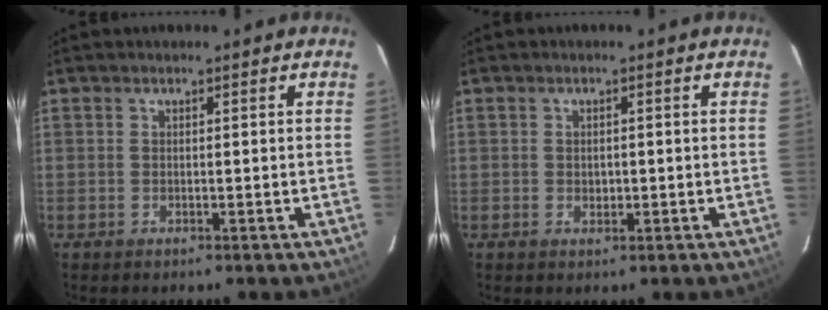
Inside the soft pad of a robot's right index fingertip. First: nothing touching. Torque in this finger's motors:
{"motor_torque": [-0.18, -0.07, -0.04, -0.01]}